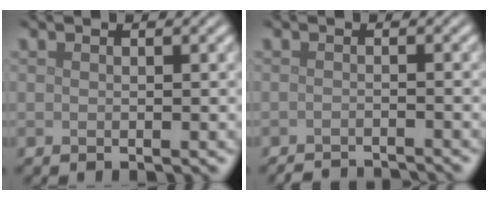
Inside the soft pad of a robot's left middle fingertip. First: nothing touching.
{"total": 3.2, "force": [-3.1, 0.4, 0.8], "torque": [-0.014, 0.000, -0.047]}